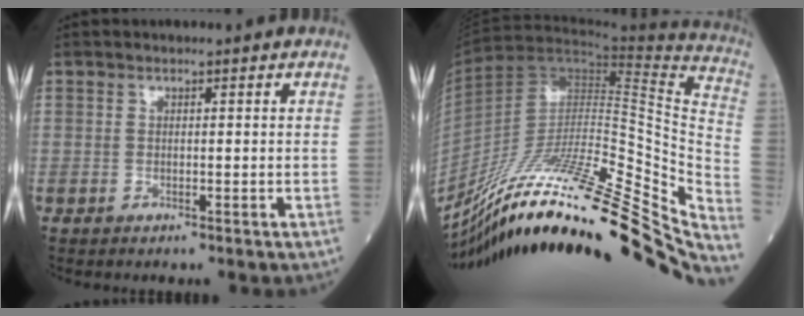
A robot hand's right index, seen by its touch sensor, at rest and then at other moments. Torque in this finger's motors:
{"motor_torque": [-0.51, -1.09, 0.69, 0.19]}